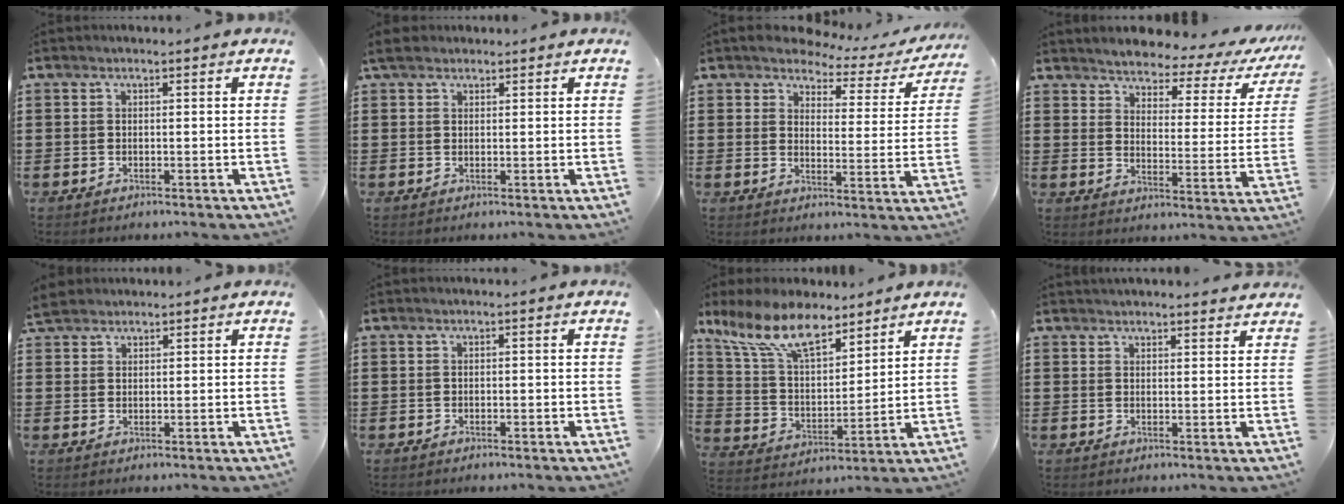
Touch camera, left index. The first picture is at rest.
{"total": 2.5, "force": [1.9, 1.3, 1.0], "torque": [-0.027, 0.009, 0.037]}
{"total": 3.4, "force": [3.1, 1.3, 0.7], "torque": [-0.029, -0.020, 0.046]}
{"total": 3.2, "force": [3.1, 0.6, 0.7], "torque": [-0.040, -0.029, 0.044]}
{"total": 2.8, "force": [2.6, 1.0, 0.4], "torque": [-0.017, 0.004, 0.050]}
{"total": 0.0}
{"total": 11.5, "force": [8.7, 3.9, 6.4], "torque": [-0.153, -0.025, 0.160]}
{"total": 2.1, "force": [2.1, 0.1, 0.0], "torque": [-0.005, -0.004, 0.041]}